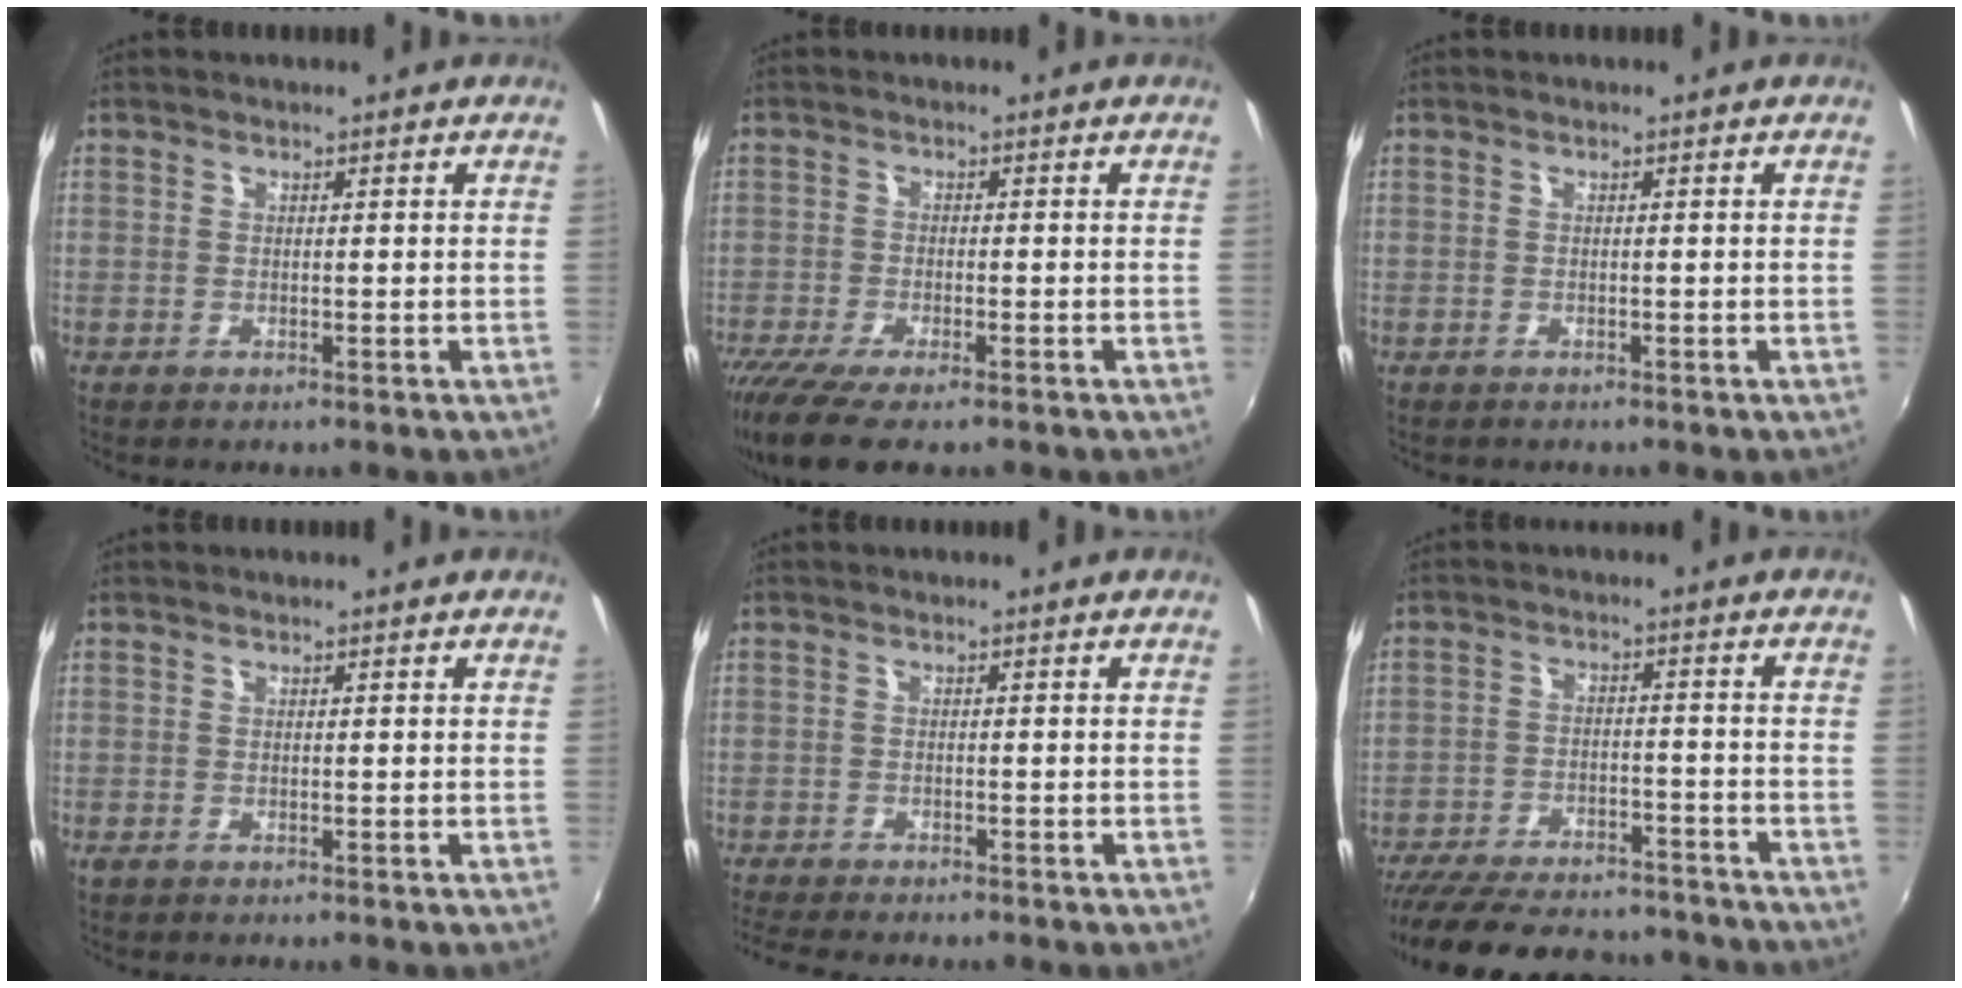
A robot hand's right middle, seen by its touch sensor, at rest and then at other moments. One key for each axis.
{"total": 10.1, "fx": -7.6, "fy": 2.3, "fz": 6.3, "tx": -0.148, "ty": -0.045, "tz": -0.137}
{"total": 0.5, "fx": -0.5, "fy": 0.2, "fz": 0.0, "tx": -0.004, "ty": 0.000, "tz": -0.008}
{"total": 0.0}
{"total": 6.0, "fx": -5.4, "fy": 0.5, "fz": 2.5, "tx": -0.065, "ty": -0.023, "tz": -0.091}
{"total": 23.4, "fx": -20.1, "fy": 7.4, "fz": 9.5, "tx": -0.202, "ty": -0.007, "tz": -0.277}